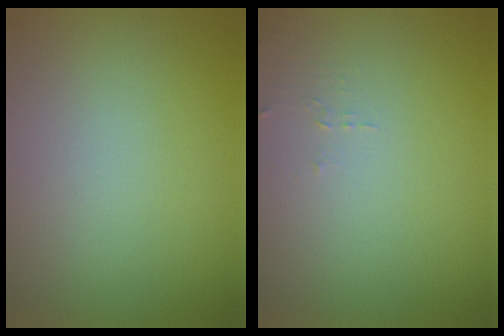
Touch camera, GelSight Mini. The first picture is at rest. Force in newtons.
{"total": 0.9, "press": 0.9, "slide": 0.3}